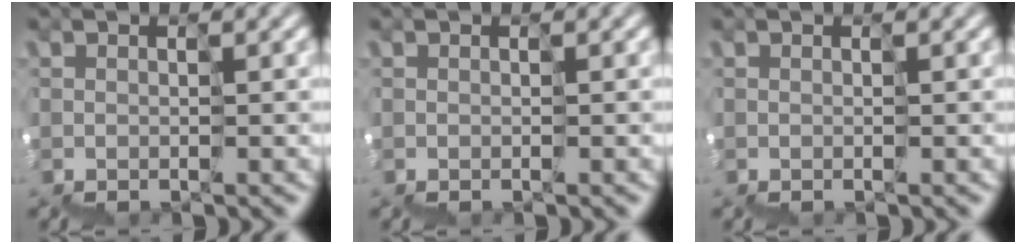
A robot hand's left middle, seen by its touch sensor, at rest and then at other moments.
{"total": 0.0}
{"total": 0.0}